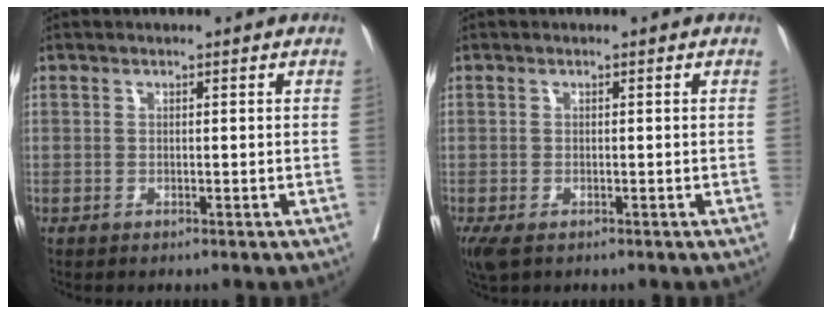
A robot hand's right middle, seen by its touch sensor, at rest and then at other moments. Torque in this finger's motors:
{"motor_torque": [0.36, -0.40, 0.19, 0.07]}